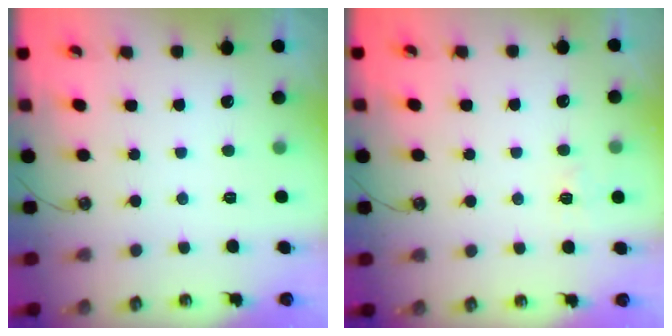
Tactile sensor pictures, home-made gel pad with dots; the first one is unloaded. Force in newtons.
{"total": 3.0, "press": 3.0, "slide": 0.3}